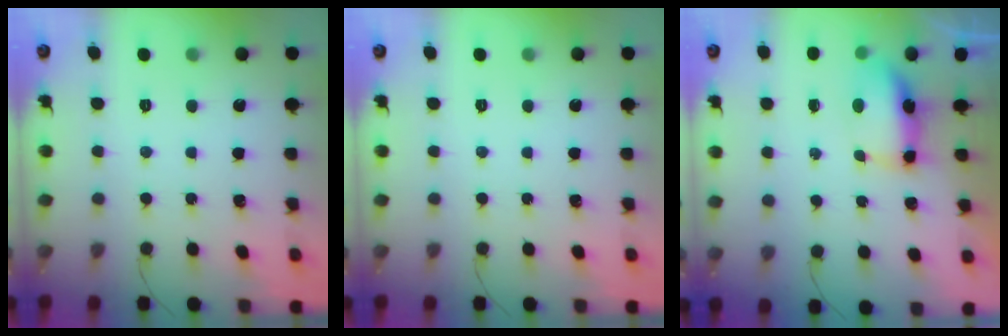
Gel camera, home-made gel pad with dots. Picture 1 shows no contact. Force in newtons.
{"total": 0.0}
{"total": 8.1, "press": 7.5, "slide": 3.2}